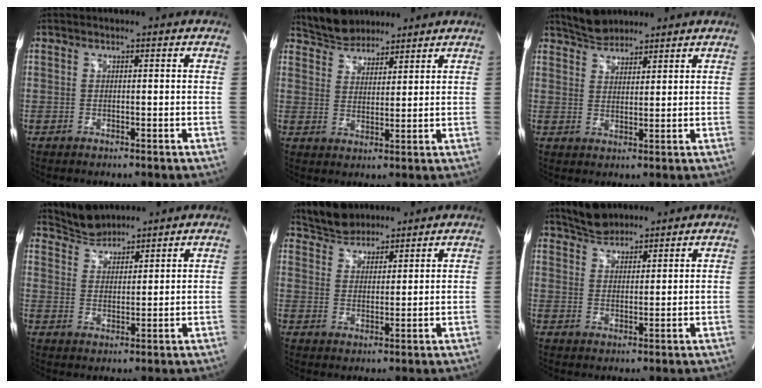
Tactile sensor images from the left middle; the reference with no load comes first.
{"total": 6.1, "force": [5.6, 2.4, 0.8], "torque": [-0.018, 0.014, 0.106]}
{"total": 4.4, "force": [4.1, 1.4, 0.7], "torque": [-0.017, 0.012, 0.078]}
{"total": 5.0, "force": [4.8, 1.2, 0.0], "torque": [-0.005, 0.014, 0.095]}
{"total": 6.1, "force": [5.6, 2.4, 0.8], "torque": [-0.019, 0.014, 0.105]}
{"total": 5.0, "force": [4.6, 1.8, 1.0], "torque": [-0.023, 0.011, 0.086]}